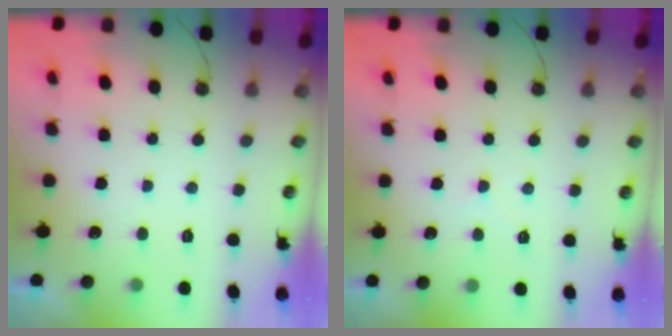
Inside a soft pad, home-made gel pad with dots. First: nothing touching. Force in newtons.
{"total": 4.7, "press": 4.6, "slide": 0.6}